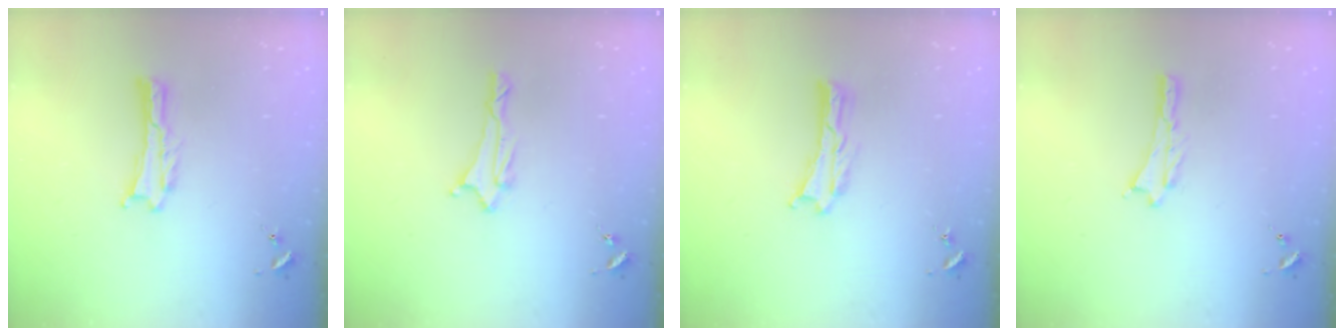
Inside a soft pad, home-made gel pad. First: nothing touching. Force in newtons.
{"total": 1.7, "press": 1.6, "slide": 0.5}
{"total": 0.0}
{"total": 0.0}